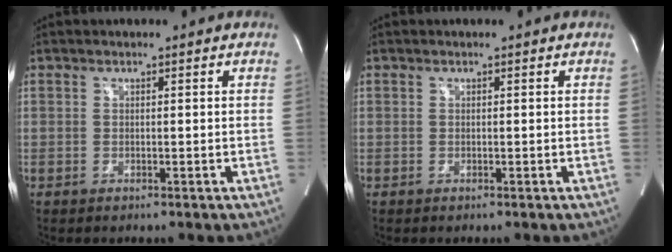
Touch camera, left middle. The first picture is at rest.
{"total": 0.0}